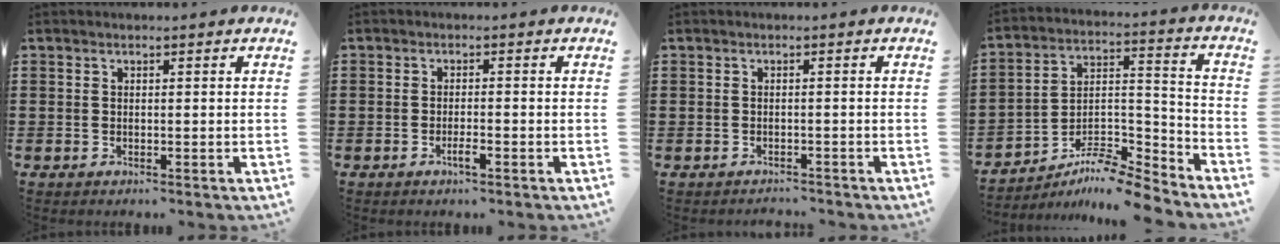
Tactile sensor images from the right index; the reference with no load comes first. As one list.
[{"total": 2.1, "force": [-1.3, 0.1, 1.7], "torque": [-0.029, -0.004, -0.022]}, {"total": 1.1, "force": [-1.1, 0.1, -0.2], "torque": [0.001, 0.004, -0.027]}, {"total": 8.7, "force": [-8.0, 1.6, 3.1], "torque": [-0.052, 0.017, -0.156]}]